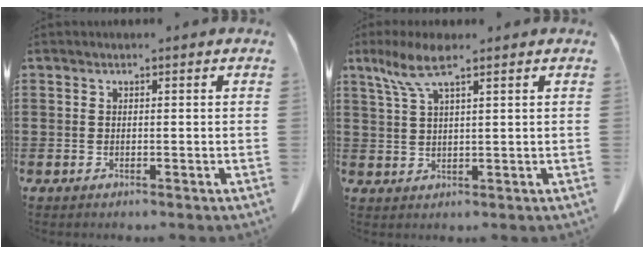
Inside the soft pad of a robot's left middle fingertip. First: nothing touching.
{"total": 5.8, "force": [3.5, 1.0, 4.5], "torque": [-0.096, 0.000, 0.062]}